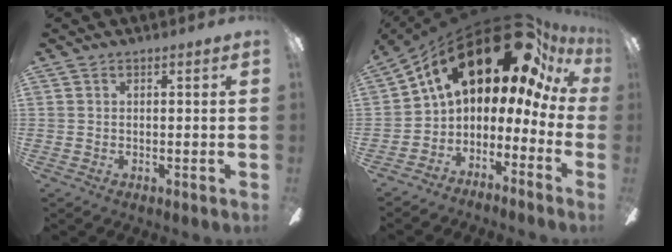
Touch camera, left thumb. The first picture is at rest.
{"total": 22.8, "force": [14.4, 10.8, 14.0], "torque": [-0.216, -0.103, 0.266]}